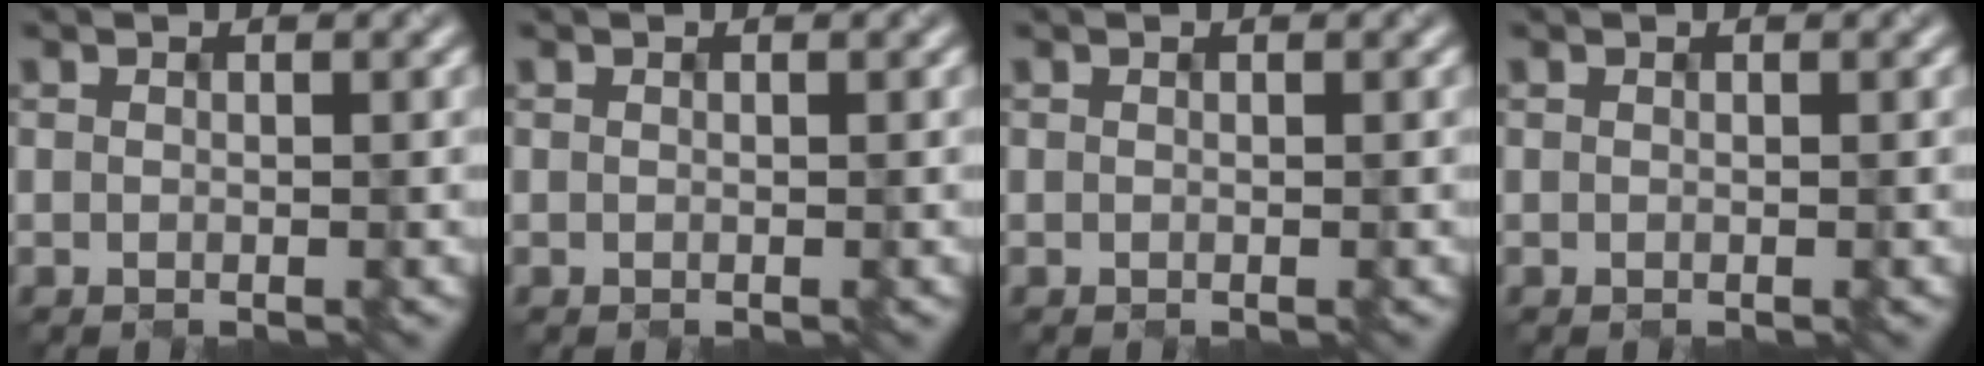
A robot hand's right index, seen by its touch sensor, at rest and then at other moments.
{"total": 0.0}
{"total": 0.0}
{"total": 0.0}